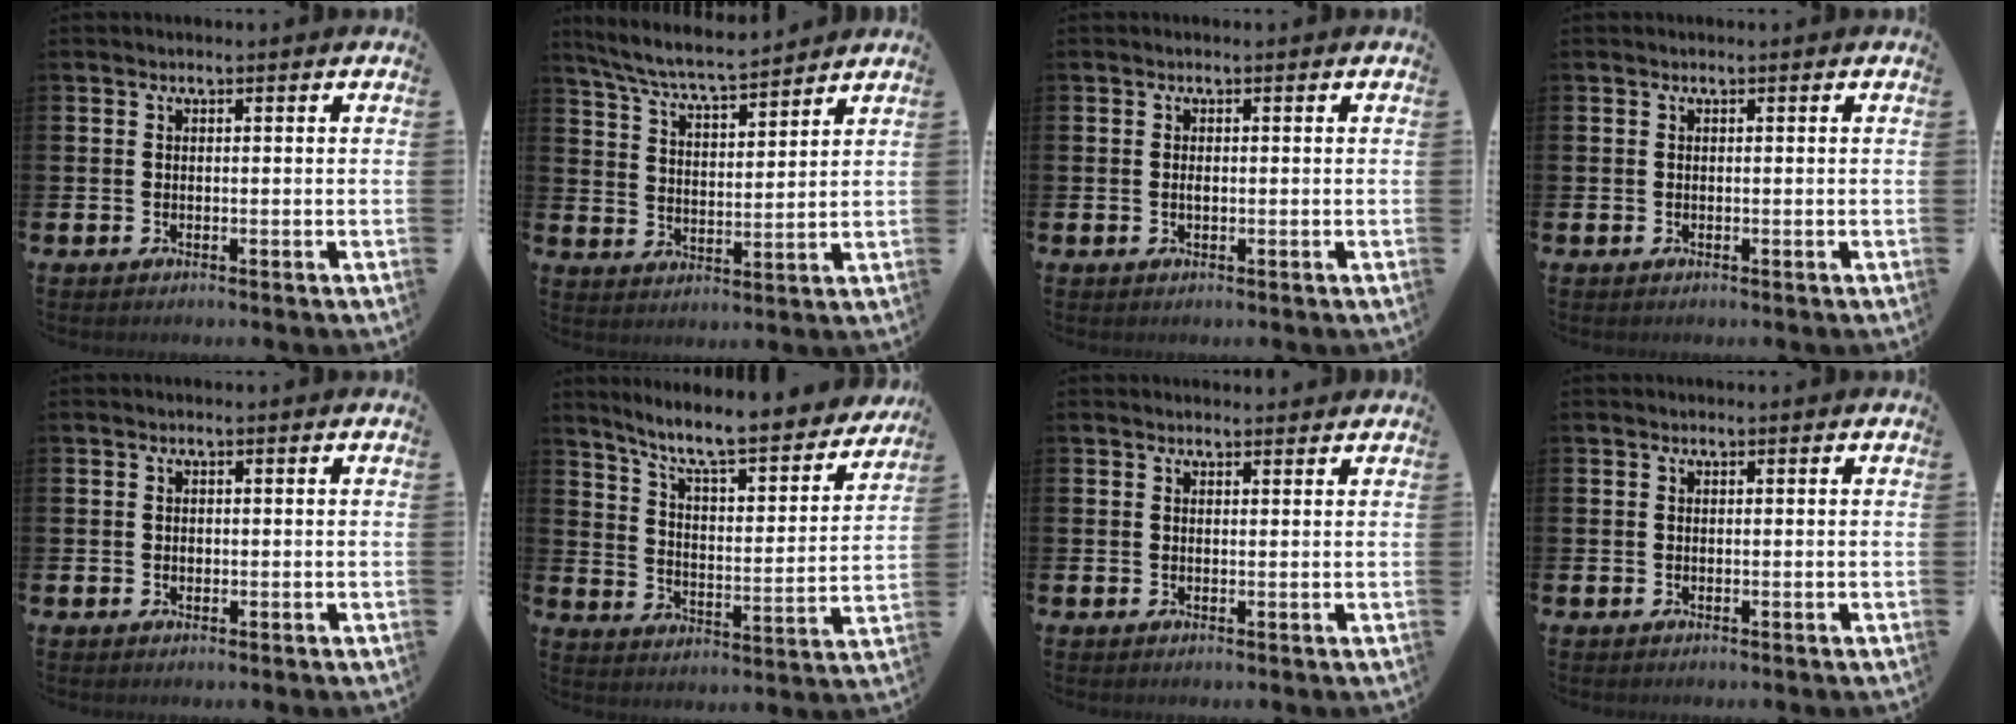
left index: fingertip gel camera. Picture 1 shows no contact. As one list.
[{"total": 6.9, "force": [6.5, 0.4, 2.2], "torque": [-0.069, -0.039, 0.114]}, {"total": 0.7, "force": [0.0, 0.3, 0.6], "torque": [-0.010, -0.001, -0.002]}, {"total": 0.0}, {"total": 0.5, "force": [0.0, 0.5, 0.2], "torque": [0.005, 0.000, -0.003]}, {"total": 8.5, "force": [7.7, 1.2, 3.5], "torque": [-0.088, -0.062, 0.126]}, {"total": 1.0, "force": [0.9, 0.2, 0.2], "torque": [0.007, -0.001, 0.015]}, {"total": 0.0}]